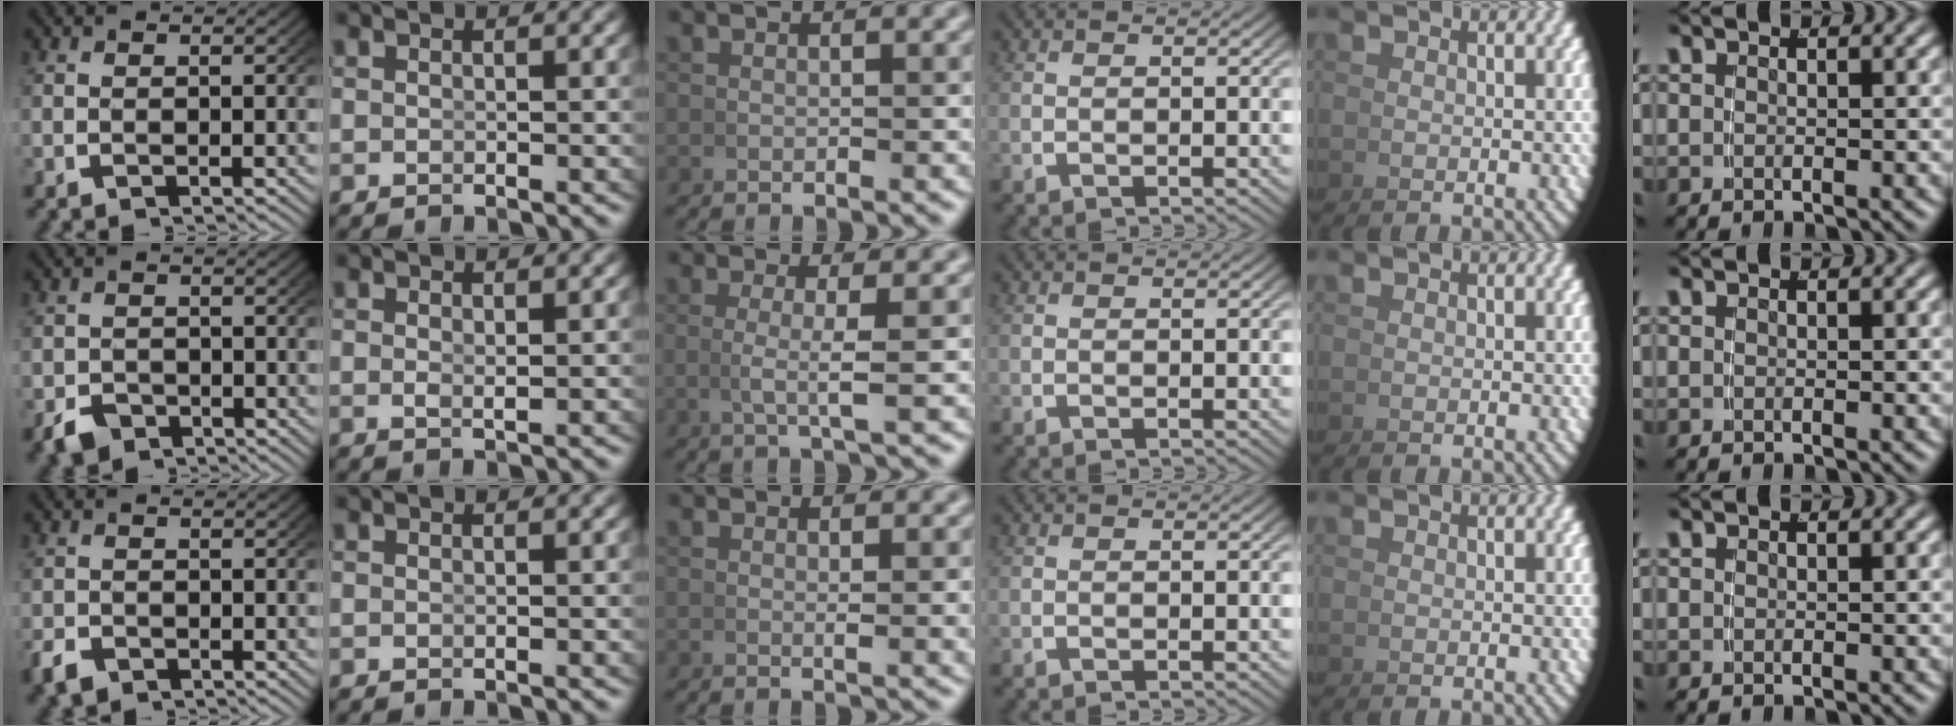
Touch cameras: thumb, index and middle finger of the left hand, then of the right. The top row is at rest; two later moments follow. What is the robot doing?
{"motion": "grasp_and_lifting", "object": "calculator"}